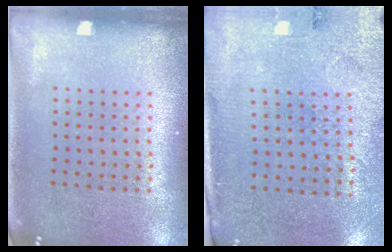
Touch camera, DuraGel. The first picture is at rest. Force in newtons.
{"total": 2.7, "press": 2.4, "slide": 1.3}